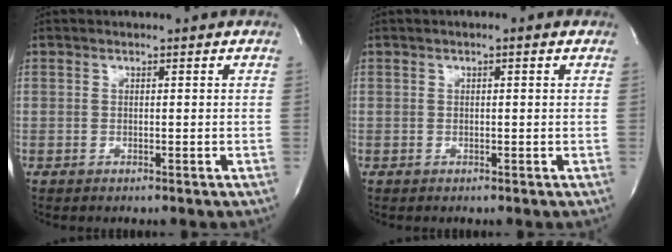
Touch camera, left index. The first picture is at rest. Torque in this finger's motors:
{"motor_torque": [0.63, -0.57, 0.01, 0.02]}